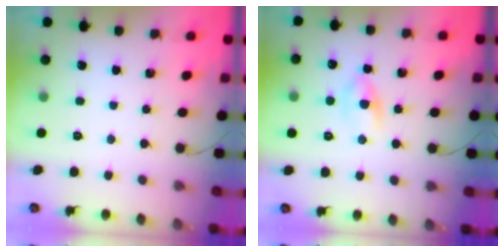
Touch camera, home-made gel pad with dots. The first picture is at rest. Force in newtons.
{"total": 2.6, "press": 2.3, "slide": 1.3}